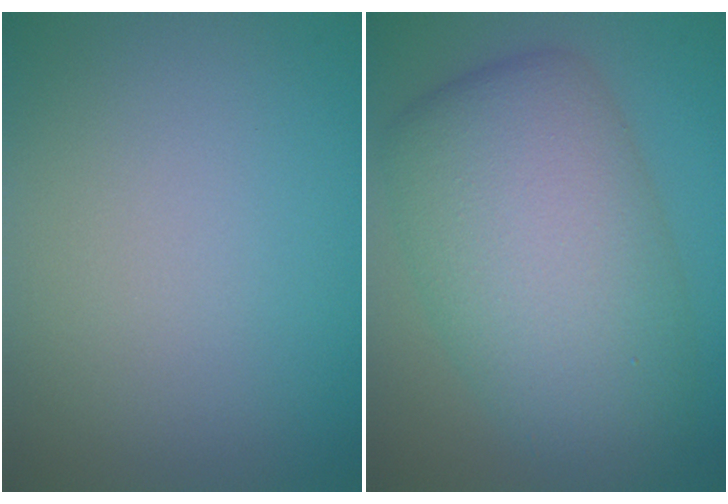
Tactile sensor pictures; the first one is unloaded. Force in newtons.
{"total": 10.6, "press": 10.6, "slide": 0.3}